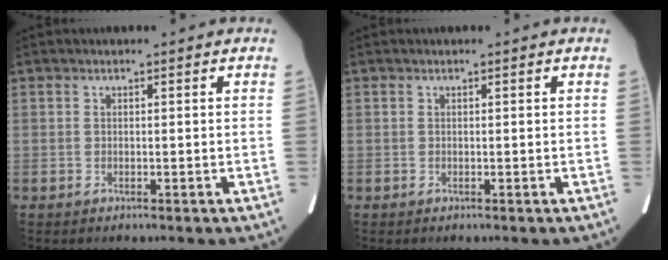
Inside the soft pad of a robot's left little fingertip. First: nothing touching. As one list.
[{"total": 0.0}]